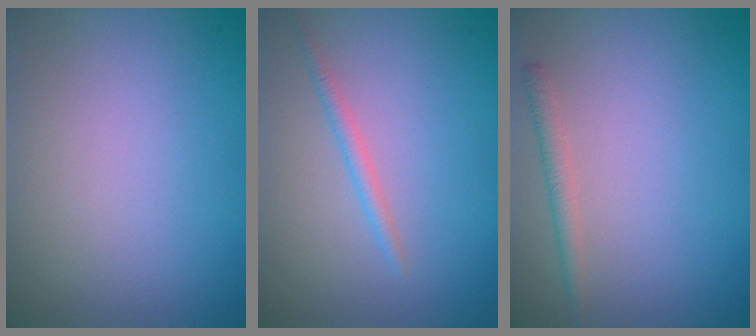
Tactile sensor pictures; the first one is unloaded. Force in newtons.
{"total": 1.2, "press": 1.2, "slide": 0.0}
{"total": 1.4, "press": 1.4, "slide": 0.1}